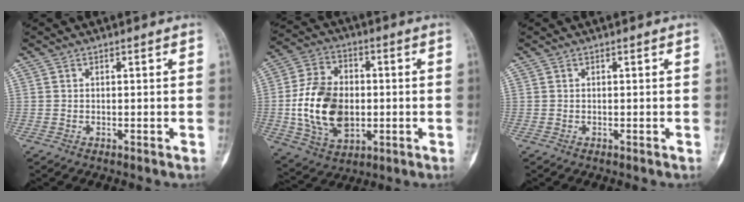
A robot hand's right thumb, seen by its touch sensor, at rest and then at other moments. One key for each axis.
{"total": 16.7, "fx": -1.3, "fy": 11.5, "fz": 12.0, "tx": -0.202, "ty": 0.006, "tz": -0.014}
{"total": 0.0}